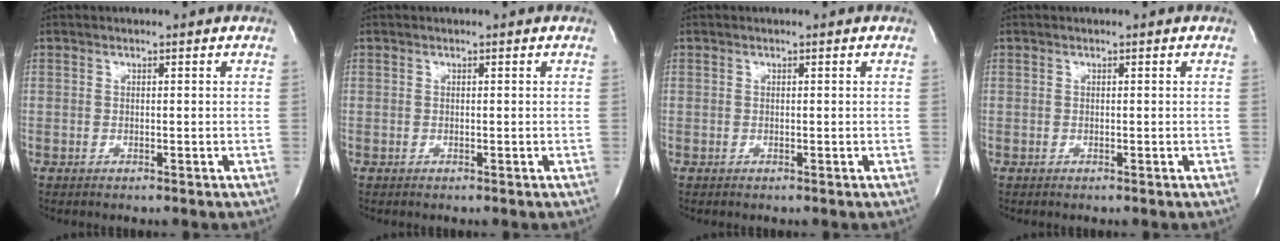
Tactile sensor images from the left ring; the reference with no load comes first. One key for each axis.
{"total": 0.0}
{"total": 0.0}
{"total": 0.0}